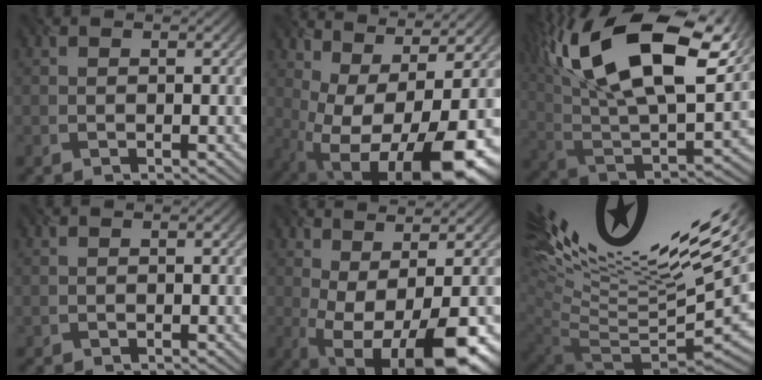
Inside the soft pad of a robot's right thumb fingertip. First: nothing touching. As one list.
[{"total": 15.5, "force": [-3.3, 6.5, 13.7], "torque": [-0.215, -0.024, -0.017]}, {"total": 19.2, "force": [9.7, 8.8, 14.0], "torque": [-0.309, 0.039, 0.171]}, {"total": 0.5, "force": [0.0, 0.4, -0.3], "torque": [-0.001, 0.004, 0.006]}, {"total": 13.0, "force": [-3.6, 5.0, 11.5], "torque": [-0.181, -0.003, -0.023]}, {"total": 18.0, "force": [11.4, 5.7, 12.7], "torque": [-0.191, 0.054, 0.196]}]